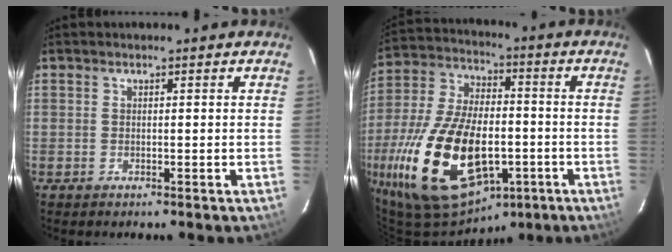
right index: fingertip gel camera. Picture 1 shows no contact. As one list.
[{"total": 24.5, "force": [-9.5, 12.7, 18.7], "torque": [-0.391, -0.022, -0.149]}]